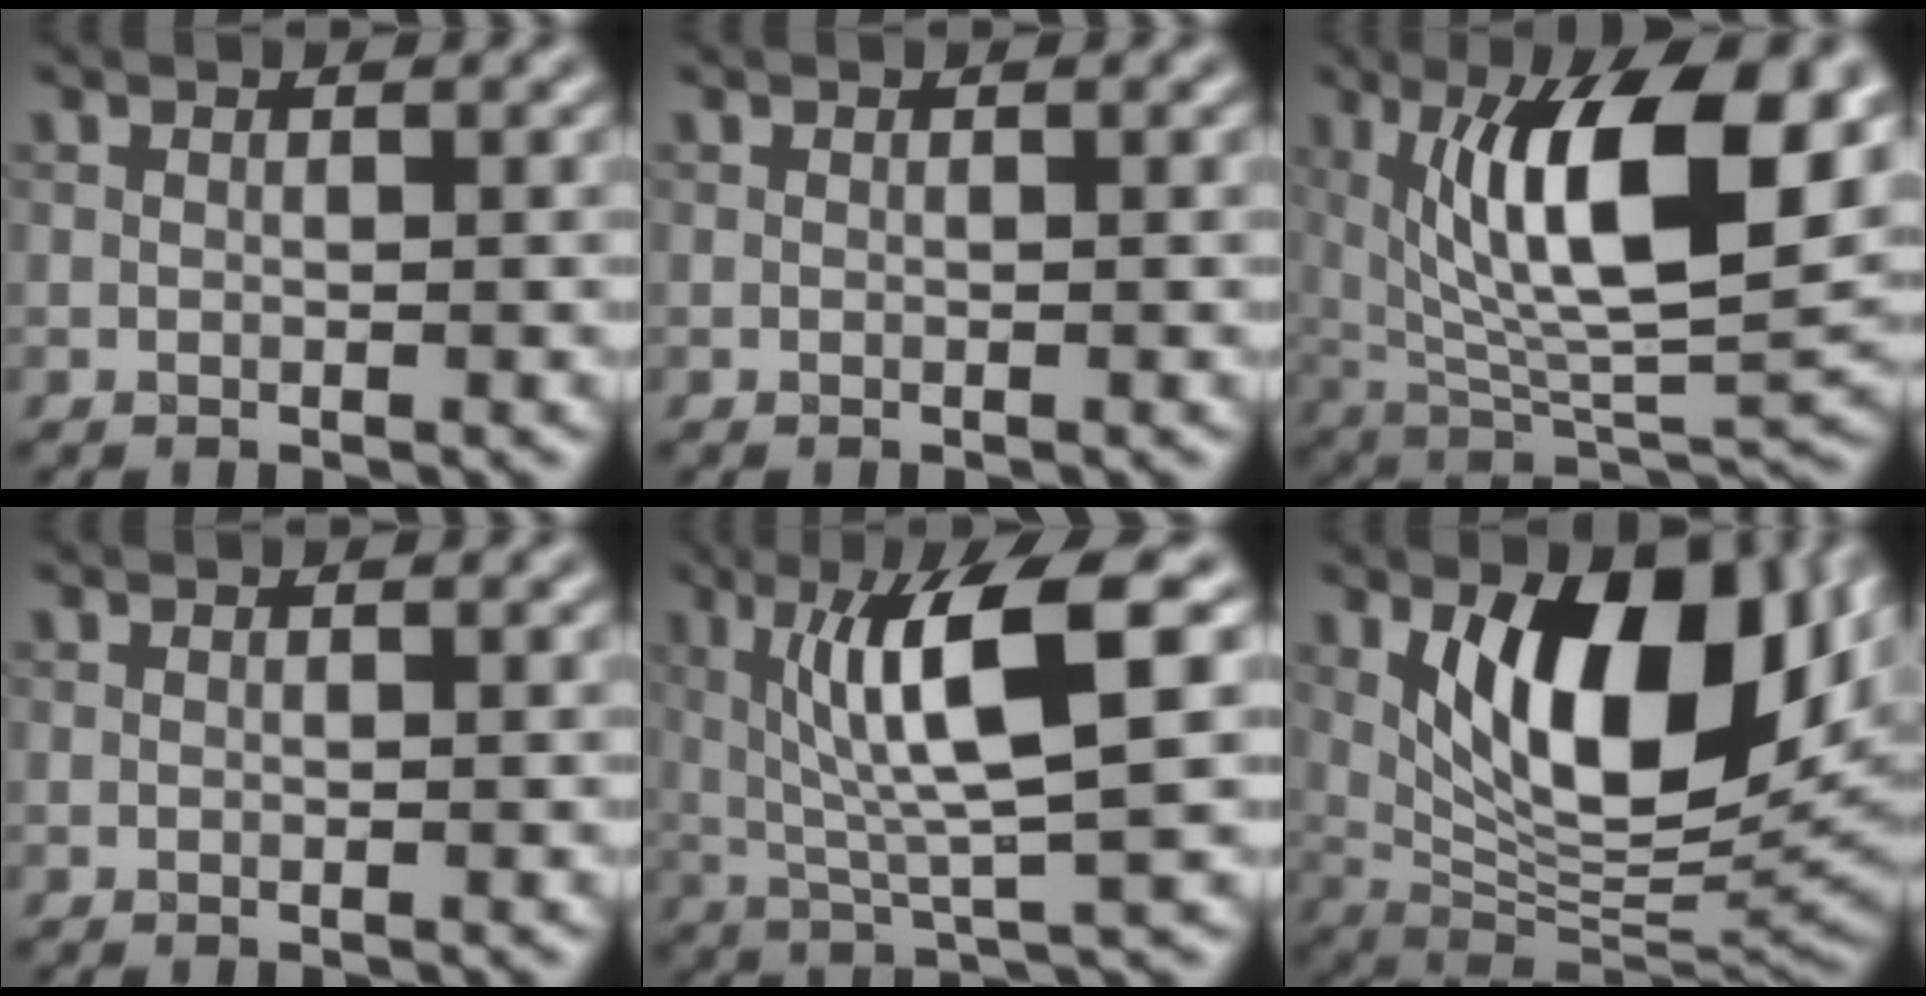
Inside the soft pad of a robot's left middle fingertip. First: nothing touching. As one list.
[{"total": 0.0}, {"total": 13.4, "force": [4.4, 4.4, 11.9], "torque": [-0.182, -0.003, 0.073]}, {"total": 0.0}, {"total": 8.8, "force": [2.1, 1.7, 8.4], "torque": [-0.134, 0.000, 0.038]}, {"total": 12.6, "force": [3.2, 5.6, 10.8], "torque": [-0.161, -0.011, 0.055]}]